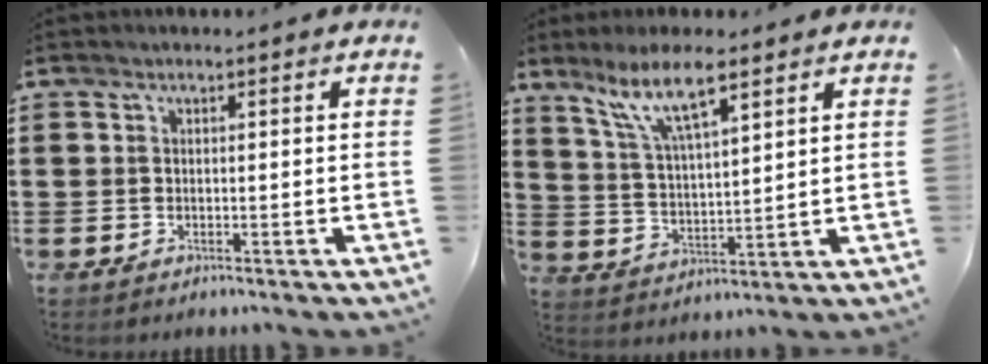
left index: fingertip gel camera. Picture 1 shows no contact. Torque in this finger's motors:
{"motor_torque": [1.92, -0.22, 0.66, 0.21]}